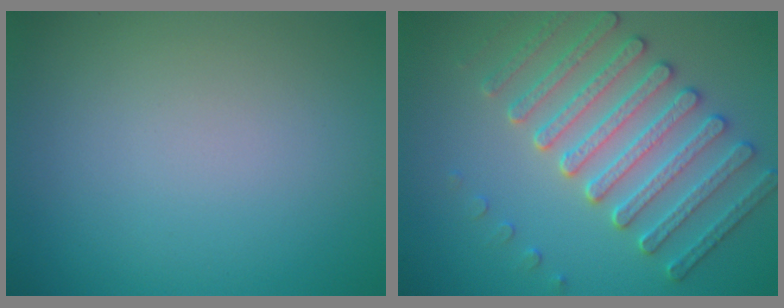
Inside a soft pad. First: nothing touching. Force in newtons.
{"total": 5.1, "press": 4.9, "slide": 1.3}